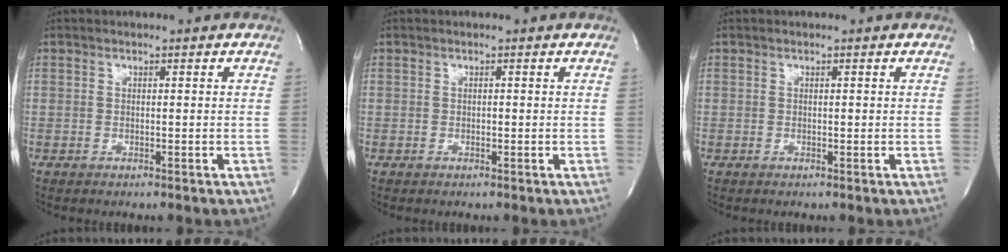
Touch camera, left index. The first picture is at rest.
{"total": 0.0}
{"total": 0.6, "force": [0.5, 0.3, 0.1], "torque": [-0.008, 0.004, 0.006]}